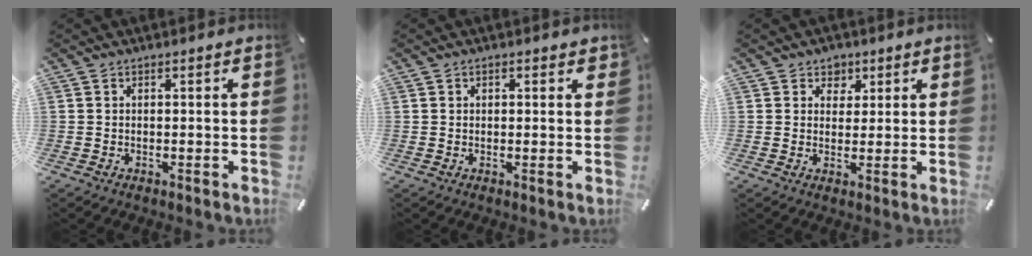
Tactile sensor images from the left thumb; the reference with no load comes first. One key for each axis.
{"total": 0.8, "fx": 0.3, "fy": 0.7, "fz": 0.3, "tx": 0.003, "ty": 0.002, "tz": 0.003}
{"total": 3.9, "fx": 2.0, "fy": 3.3, "fz": 0.5, "tx": 0.003, "ty": -0.005, "tz": 0.033}